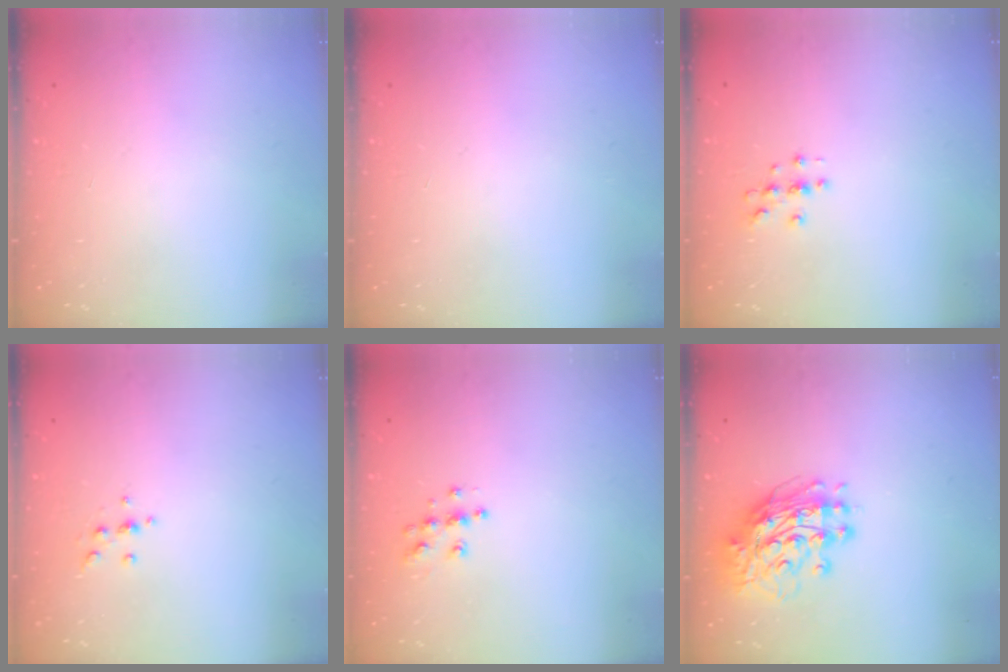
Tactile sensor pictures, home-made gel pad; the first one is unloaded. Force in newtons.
{"total": 0.0}
{"total": 2.9, "press": 2.9, "slide": 0.3}
{"total": 3.5, "press": 3.3, "slide": 1.0}
{"total": 7.6, "press": 7.6, "slide": 0.4}
{"total": 12.2, "press": 12.1, "slide": 1.3}